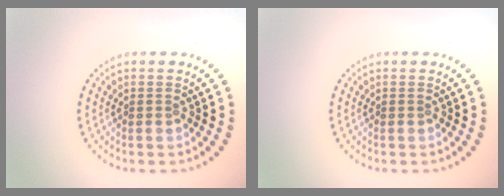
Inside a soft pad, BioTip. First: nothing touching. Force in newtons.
{"total": 0.0}